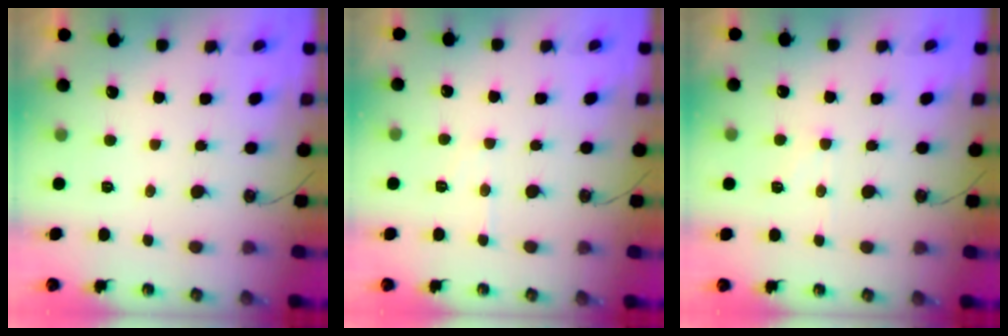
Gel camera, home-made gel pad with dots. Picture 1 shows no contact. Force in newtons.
{"total": 6.2, "press": 6.2, "slide": 0.7}
{"total": 6.1, "press": 6.0, "slide": 0.7}